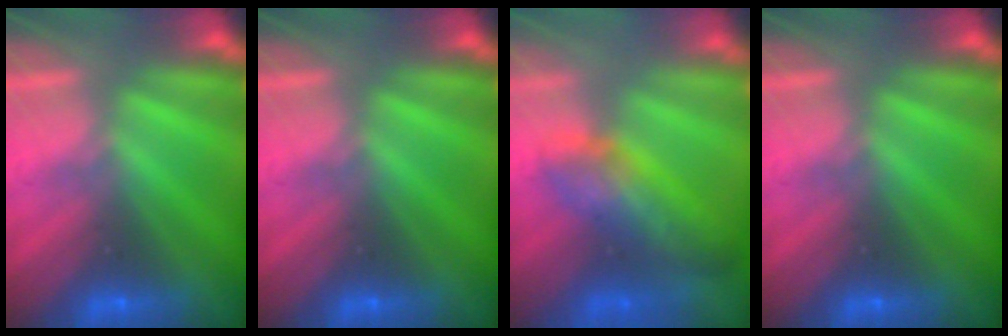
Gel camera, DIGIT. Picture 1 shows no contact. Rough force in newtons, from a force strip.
{"total": 0.0}
{"total": 6.7}
{"total": 0.0}